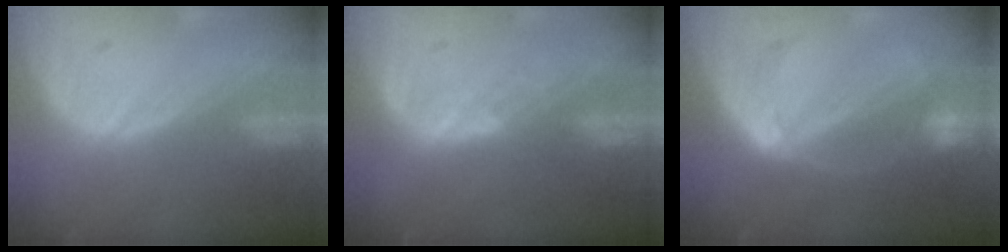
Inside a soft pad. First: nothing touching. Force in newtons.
{"total": 1.6, "press": 1.6, "slide": 0.3}
{"total": 6.3, "press": 5.6, "slide": 3.0}